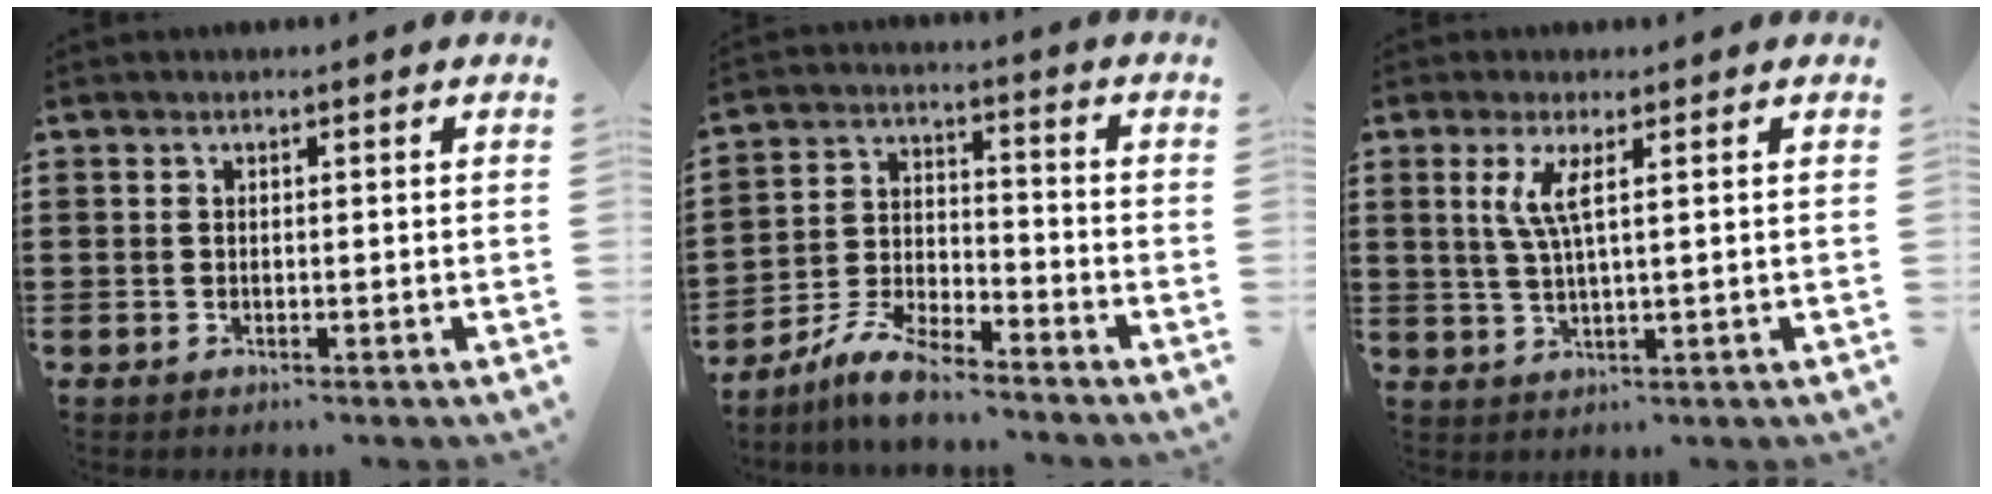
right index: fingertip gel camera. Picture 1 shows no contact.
{"total": 7.0, "force": [-6.2, 1.5, 3.0], "torque": [-0.074, 0.005, -0.123]}
{"total": 4.3, "force": [1.4, 0.5, 4.0], "torque": [-0.092, -0.004, 0.019]}